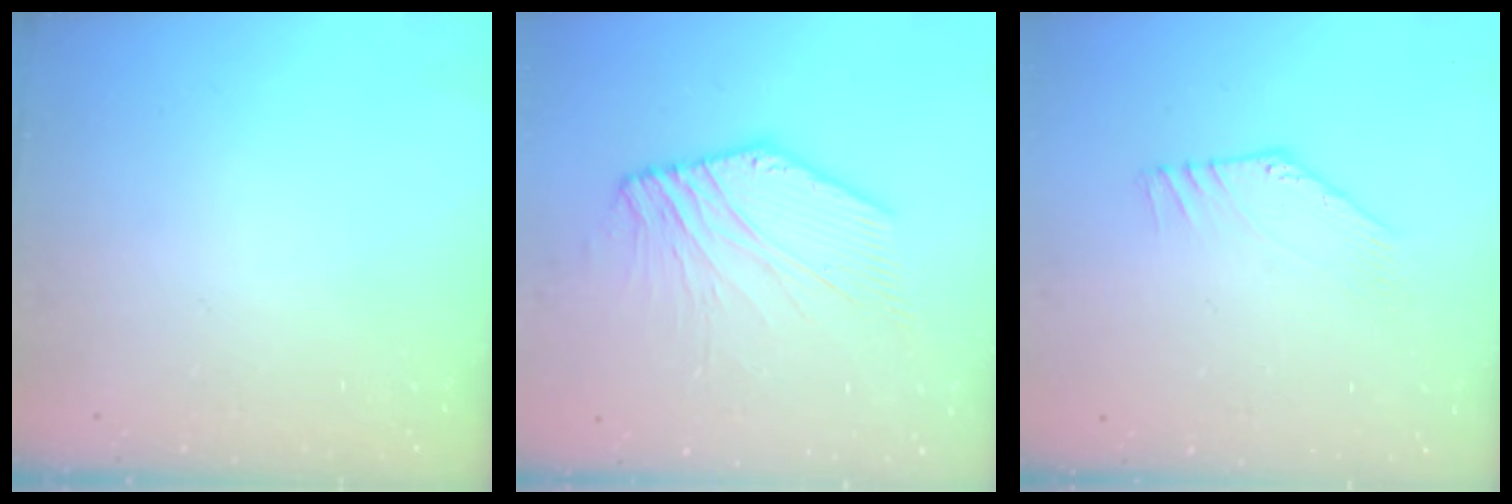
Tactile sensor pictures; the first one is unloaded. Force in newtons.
{"total": 5.2, "press": 5.0, "slide": 1.4}
{"total": 3.7, "press": 3.7, "slide": 0.2}